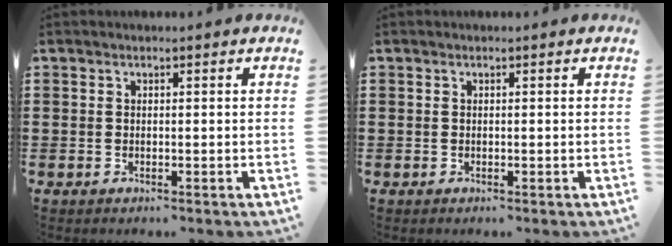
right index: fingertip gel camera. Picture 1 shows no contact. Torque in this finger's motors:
{"motor_torque": [0.00, 0.01, 0.00, 0.00]}